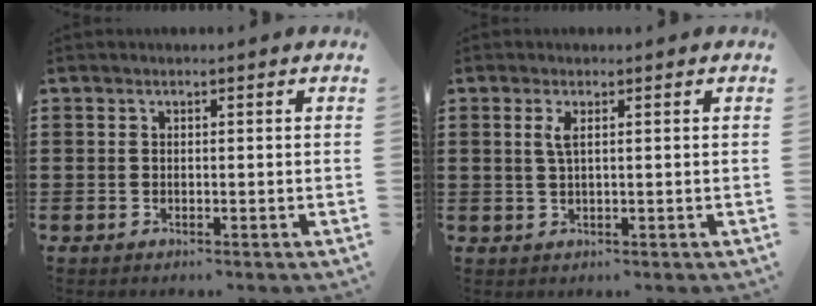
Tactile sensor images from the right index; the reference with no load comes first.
{"total": 1.8, "force": [0.6, 0.3, 1.7], "torque": [-0.037, 0.001, 0.009]}